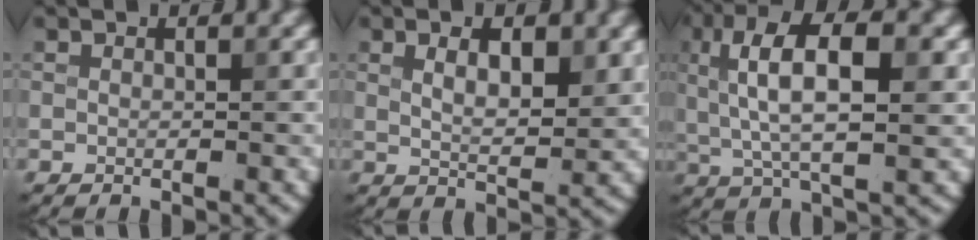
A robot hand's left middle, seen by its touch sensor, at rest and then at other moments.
{"total": 4.0, "force": [1.7, 1.6, 3.3], "torque": [-0.058, 0.000, 0.031]}
{"total": 8.2, "force": [1.7, 3.1, 7.4], "torque": [-0.139, 0.013, 0.023]}